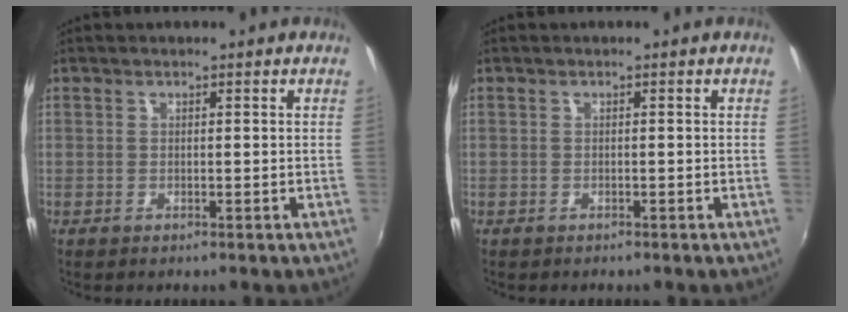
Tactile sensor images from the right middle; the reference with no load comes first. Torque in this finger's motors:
{"motor_torque": [-0.14, 0.03, 0.02, 0.00]}